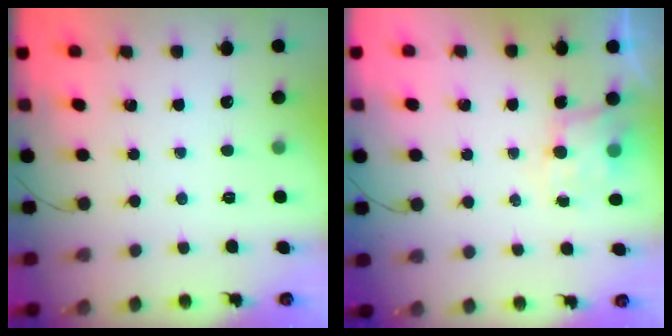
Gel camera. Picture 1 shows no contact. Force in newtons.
{"total": 5.7, "press": 5.7, "slide": 0.4}